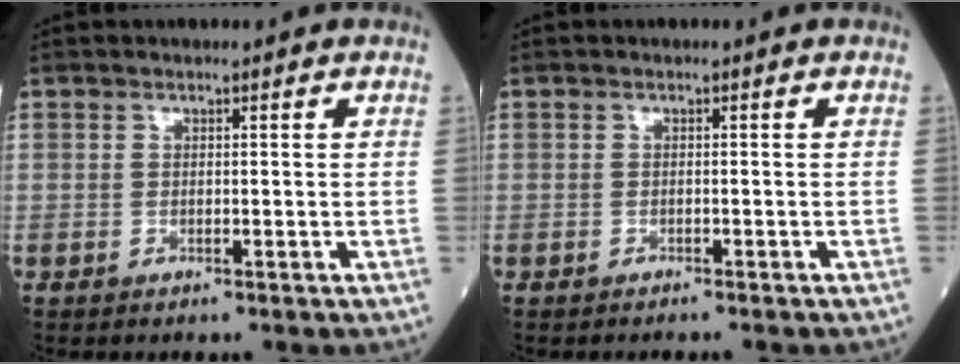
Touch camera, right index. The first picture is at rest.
{"total": 1.5, "force": [-1.4, -0.1, 0.6], "torque": [-0.013, -0.002, -0.017]}